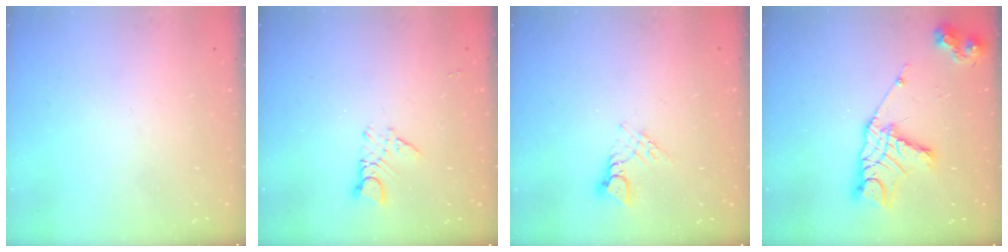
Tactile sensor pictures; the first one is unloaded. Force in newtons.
{"total": 2.8, "press": 2.8, "slide": 0.3}
{"total": 6.7, "press": 6.6, "slide": 0.5}
{"total": 16.2, "press": 16.2, "slide": 1.3}